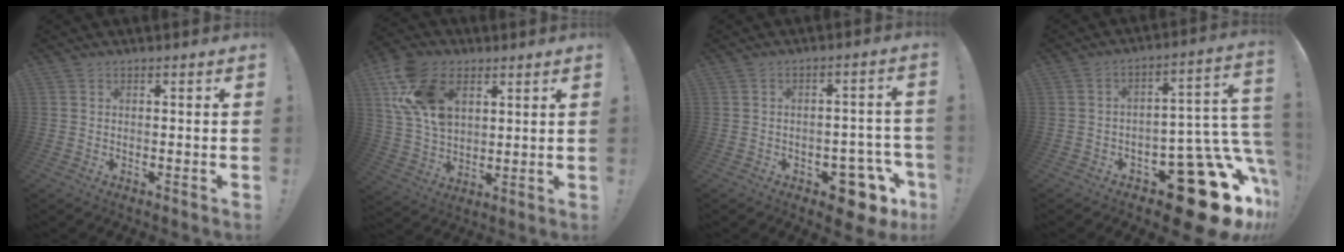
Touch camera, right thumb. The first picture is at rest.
{"total": 18.1, "force": [7.5, 12.2, 11.0], "torque": [-0.208, -0.024, 0.145]}
{"total": 9.6, "force": [-5.3, 5.1, 6.1], "torque": [-0.049, 0.037, -0.087]}
{"total": 21.7, "force": [-11.0, 10.5, 15.5], "torque": [-0.135, 0.054, -0.161]}